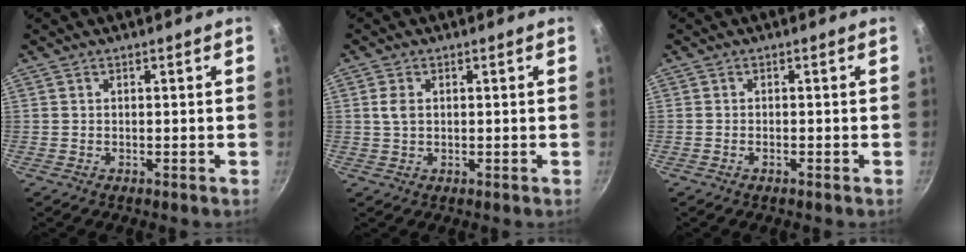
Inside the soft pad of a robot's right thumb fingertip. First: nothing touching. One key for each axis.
{"total": 2.8, "fx": 0.6, "fy": 1.8, "fz": 2.0, "tx": -0.039, "ty": 0.001, "tz": 0.010}
{"total": 0.7, "fx": -0.5, "fy": 0.2, "fz": 0.4, "tx": -0.015, "ty": 0.005, "tz": -0.012}